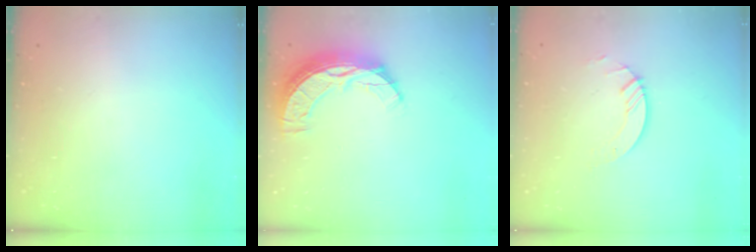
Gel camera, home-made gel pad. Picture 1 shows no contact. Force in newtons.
{"total": 10.4, "press": 10.3, "slide": 0.9}
{"total": 3.1, "press": 3.0, "slide": 0.3}